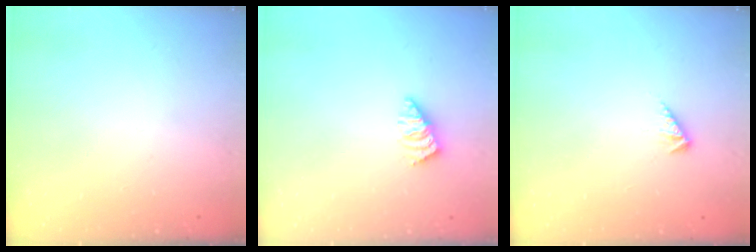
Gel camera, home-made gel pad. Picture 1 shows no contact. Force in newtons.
{"total": 2.6, "press": 2.5, "slide": 0.4}
{"total": 2.7, "press": 2.7, "slide": 0.6}